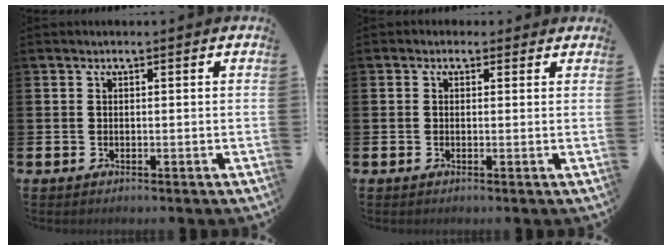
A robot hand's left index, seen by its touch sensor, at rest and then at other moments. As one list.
[{"total": 0.9, "force": [0.4, 0.8, 0.2], "torque": [-0.004, 0.008, 0.005]}]